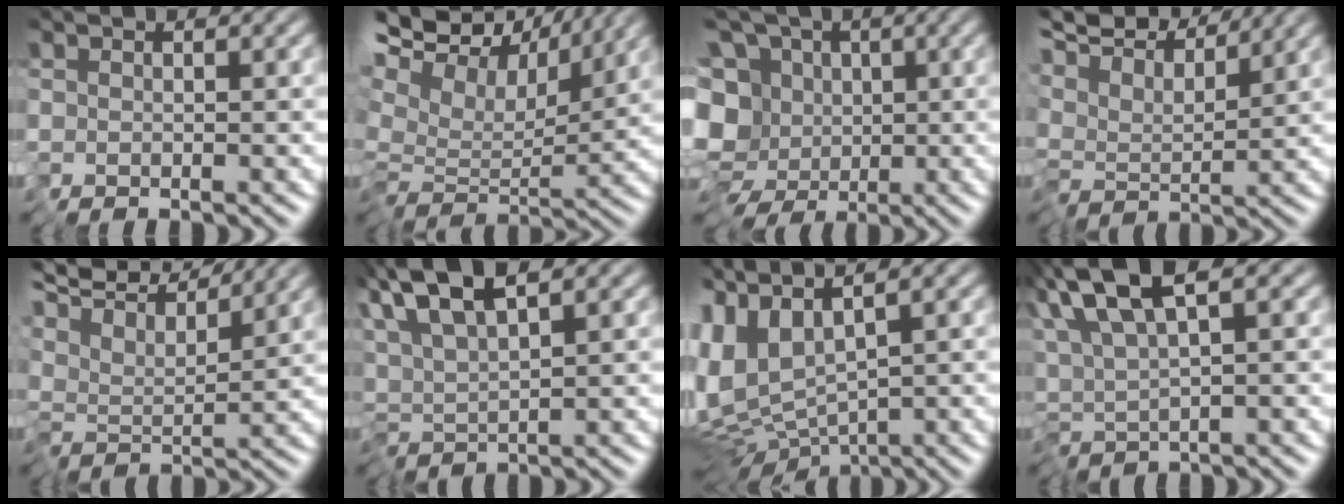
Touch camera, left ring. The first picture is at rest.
{"total": 10.1, "force": [6.4, 4.3, 6.5], "torque": [-0.154, 0.033, 0.112]}
{"total": 12.1, "force": [-1.6, 10.3, 6.2], "torque": [-0.134, 0.011, -0.045]}
{"total": 7.4, "force": [6.6, 1.3, 3.1], "torque": [-0.089, 0.022, 0.104]}
{"total": 7.9, "force": [7.2, 0.9, 3.2], "torque": [-0.095, 0.020, 0.109]}
{"total": 7.3, "force": [4.6, 1.7, 5.4], "torque": [-0.126, 0.025, 0.087]}
{"total": 6.7, "force": [1.7, 3.3, 5.6], "torque": [-0.142, -0.012, 0.051]}
{"total": 8.5, "force": [4.8, 2.5, 6.6], "torque": [-0.163, 0.019, 0.092]}